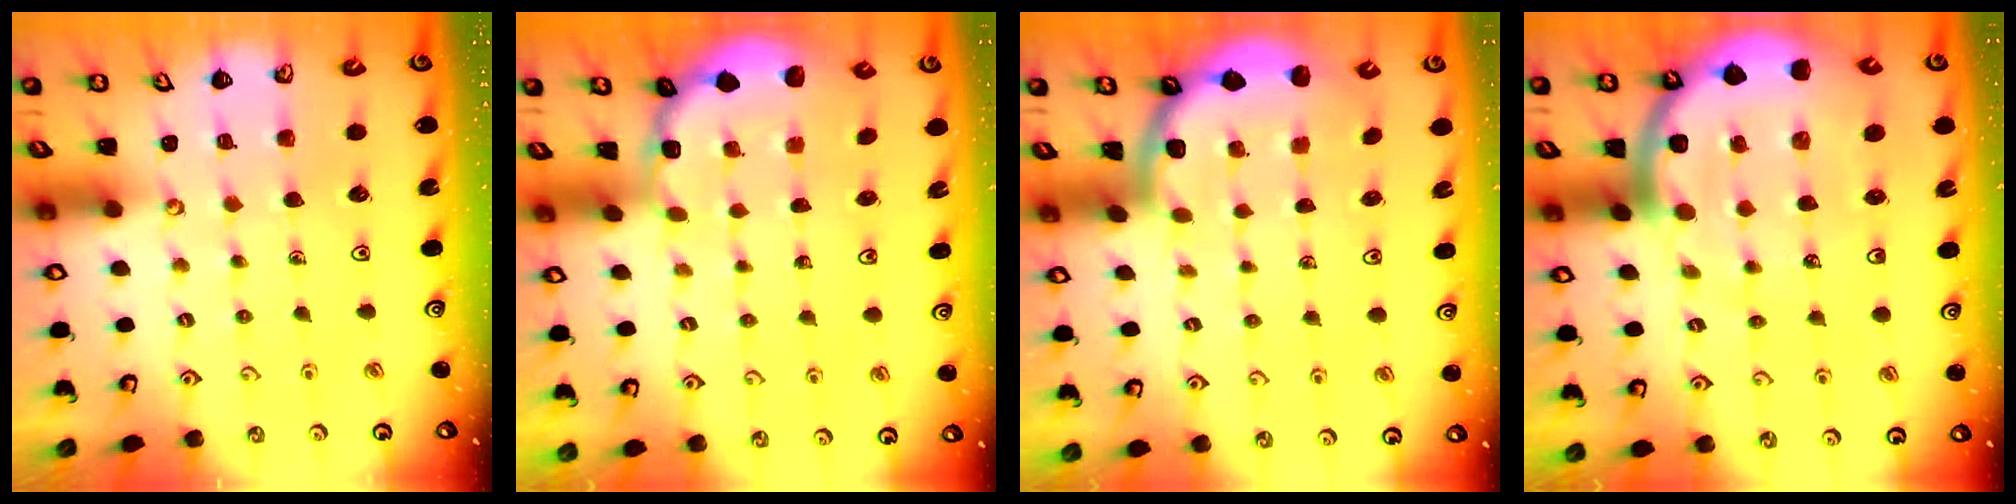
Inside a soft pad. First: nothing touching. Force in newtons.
{"total": 1.8, "press": 1.7, "slide": 0.7}
{"total": 1.6, "press": 1.6, "slide": 0.1}
{"total": 11.7, "press": 11.6, "slide": 1.4}